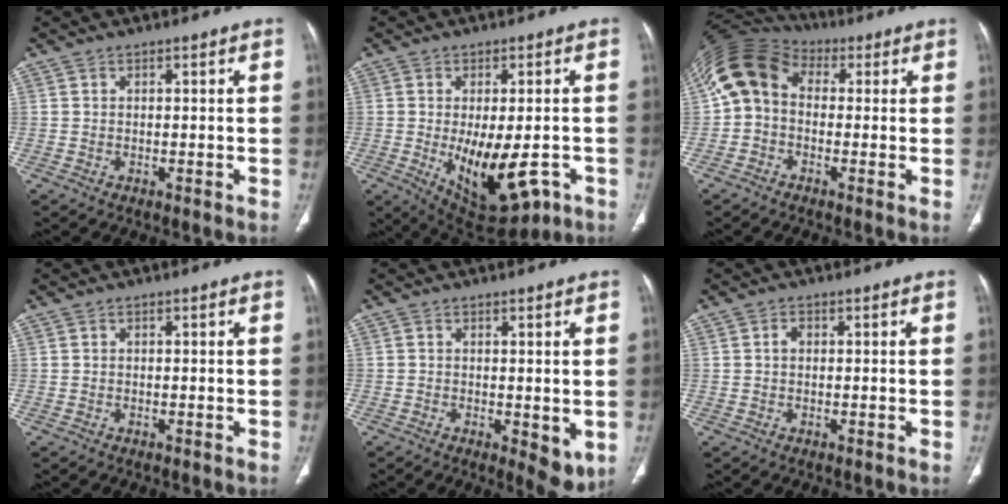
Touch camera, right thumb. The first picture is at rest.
{"total": 15.0, "force": [-4.7, 7.1, 12.4], "torque": [-0.180, -0.008, -0.046]}
{"total": 11.2, "force": [0.6, 8.6, 7.2], "torque": [-0.134, 0.039, -0.005]}
{"total": 0.0}
{"total": 5.4, "force": [-1.0, 2.2, 4.8], "torque": [-0.053, -0.014, -0.008]}
{"total": 1.3, "force": [0.1, 1.0, 0.9], "torque": [-0.013, 0.005, -0.001]}